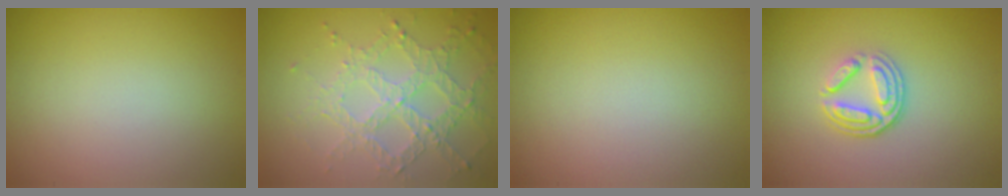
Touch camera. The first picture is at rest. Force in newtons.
{"total": 4.5, "press": 3.3, "slide": 3.1}
{"total": 0.0}
{"total": 3.8, "press": 2.7, "slide": 2.6}